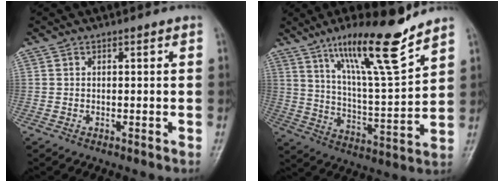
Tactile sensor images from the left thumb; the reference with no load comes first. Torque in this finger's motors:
{"motor_torque": [0.44, 0.31, 1.49, -1.28, 0.30]}